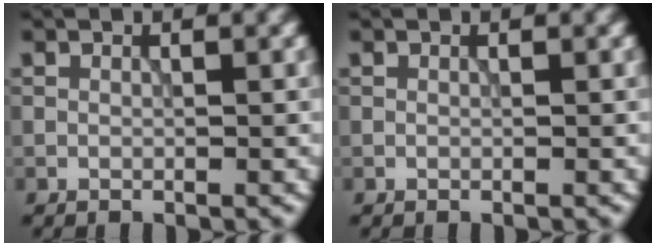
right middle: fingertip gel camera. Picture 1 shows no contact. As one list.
[{"total": 0.0}]